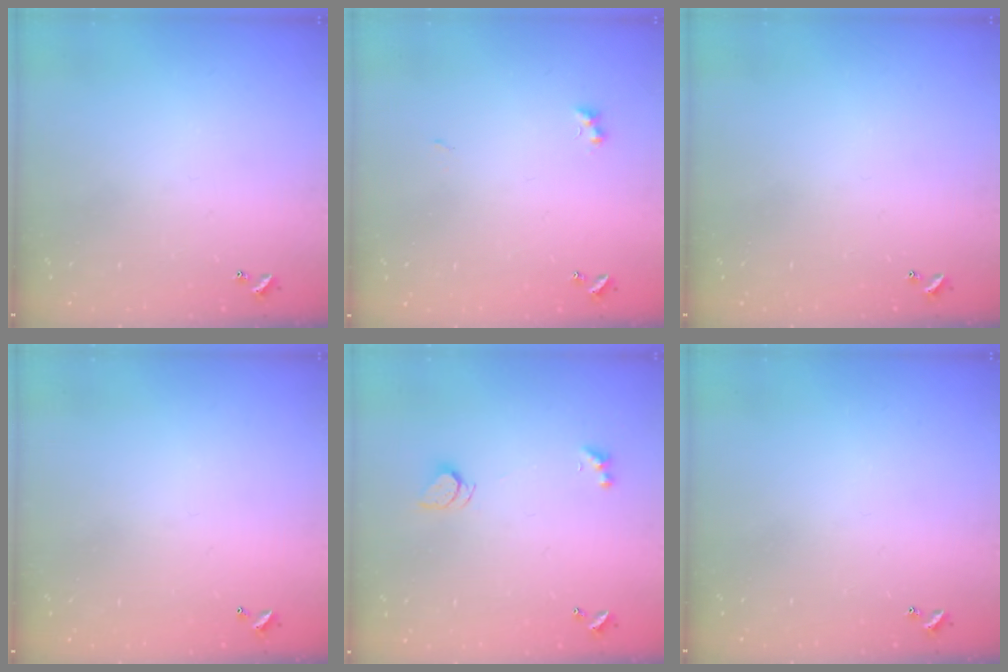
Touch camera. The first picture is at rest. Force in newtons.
{"total": 2.7, "press": 2.6, "slide": 0.7}
{"total": 0.0}
{"total": 2.7, "press": 2.7, "slide": 0.1}
{"total": 2.5, "press": 2.4, "slide": 0.7}
{"total": 0.0}